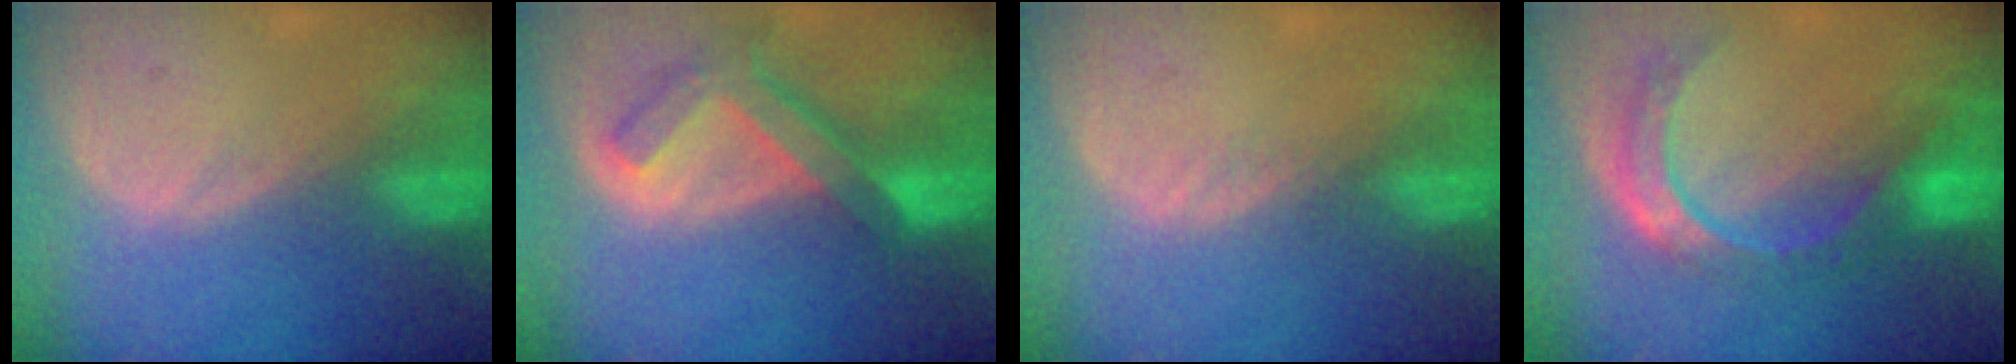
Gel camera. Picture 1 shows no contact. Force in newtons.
{"total": 7.6, "press": 6.6, "slide": 3.7}
{"total": 1.2, "press": 0.9, "slide": 0.8}
{"total": 8.8, "press": 7.4, "slide": 4.9}